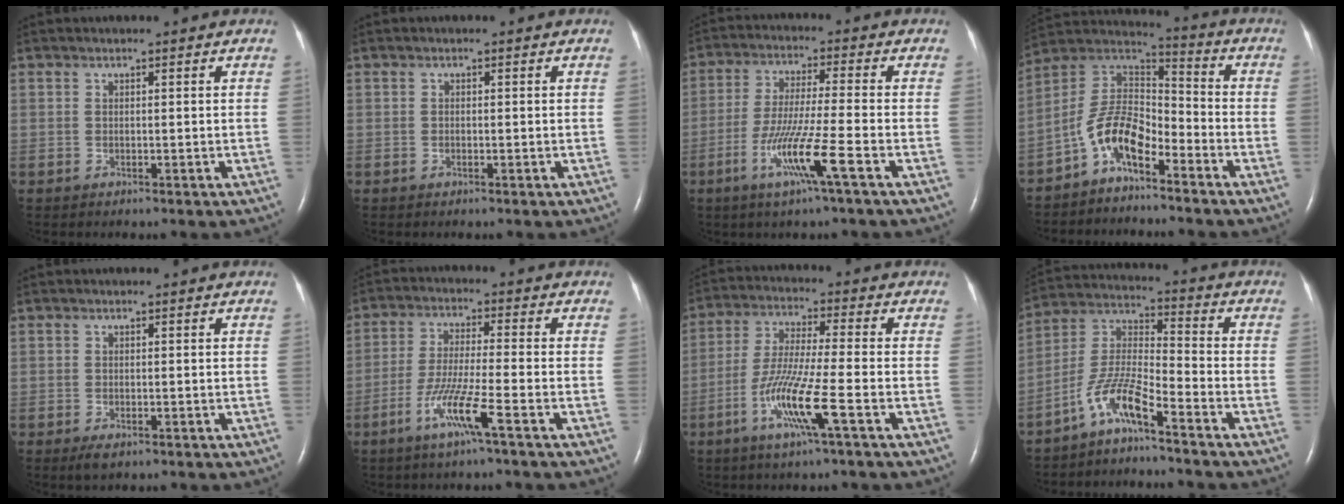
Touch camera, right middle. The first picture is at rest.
{"total": 0.0}
{"total": 9.3, "force": [-4.2, -1.0, 8.2], "torque": [-0.164, -0.020, -0.083]}
{"total": 9.4, "force": [-5.7, 4.0, 6.4], "torque": [-0.139, 0.031, -0.112]}
{"total": 1.5, "force": [-0.8, 0.6, 1.1], "torque": [-0.024, -0.004, -0.011]}
{"total": 7.5, "force": [-3.9, -0.8, 6.4], "torque": [-0.132, -0.015, -0.079]}
{"total": 9.9, "force": [-4.1, -0.5, 9.0], "torque": [-0.184, -0.014, -0.083]}
{"total": 8.0, "force": [-5.8, 0.4, 5.4], "torque": [-0.125, 0.006, -0.117]}